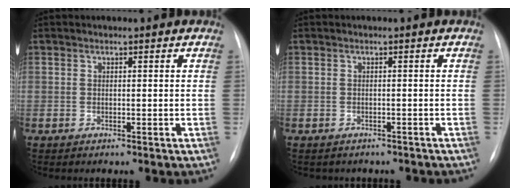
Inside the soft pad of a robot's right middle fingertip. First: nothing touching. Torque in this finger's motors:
{"motor_torque": [0.04, -0.06, -0.05, 0.00]}